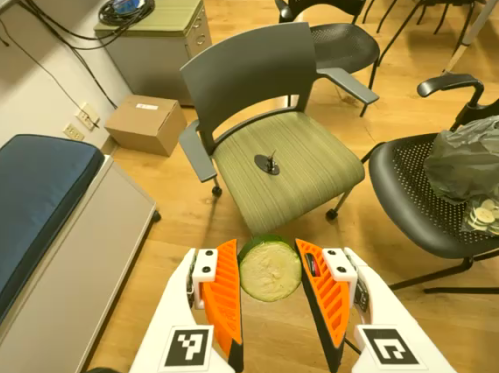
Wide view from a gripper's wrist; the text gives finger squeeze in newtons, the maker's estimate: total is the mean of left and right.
{"total": 9.4, "left": 9.5, "right": 9.2}